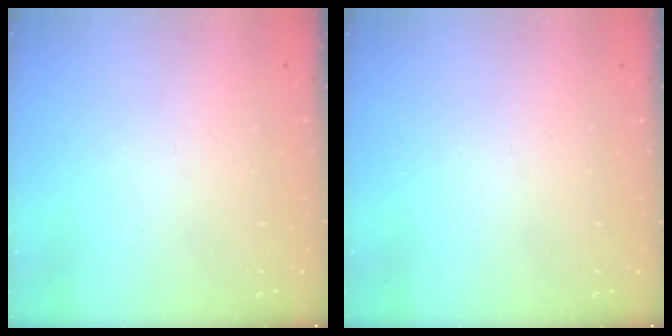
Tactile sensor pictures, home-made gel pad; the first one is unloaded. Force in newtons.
{"total": 0.0}